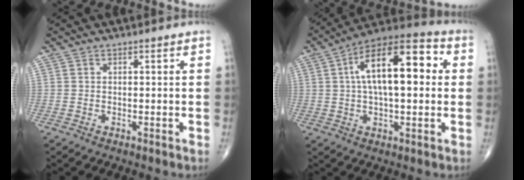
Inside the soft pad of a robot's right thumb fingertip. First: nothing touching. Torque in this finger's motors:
{"motor_torque": [0.88, 4.13, 1.63, 0.31, 0.17]}